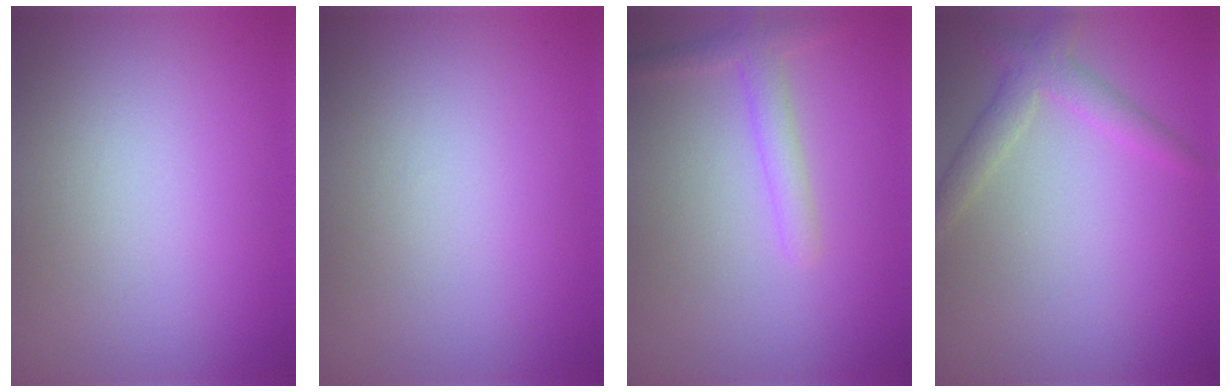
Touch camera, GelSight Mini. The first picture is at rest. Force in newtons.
{"total": 0.0}
{"total": 2.1, "press": 2.1, "slide": 0.2}
{"total": 2.6, "press": 2.6, "slide": 0.2}